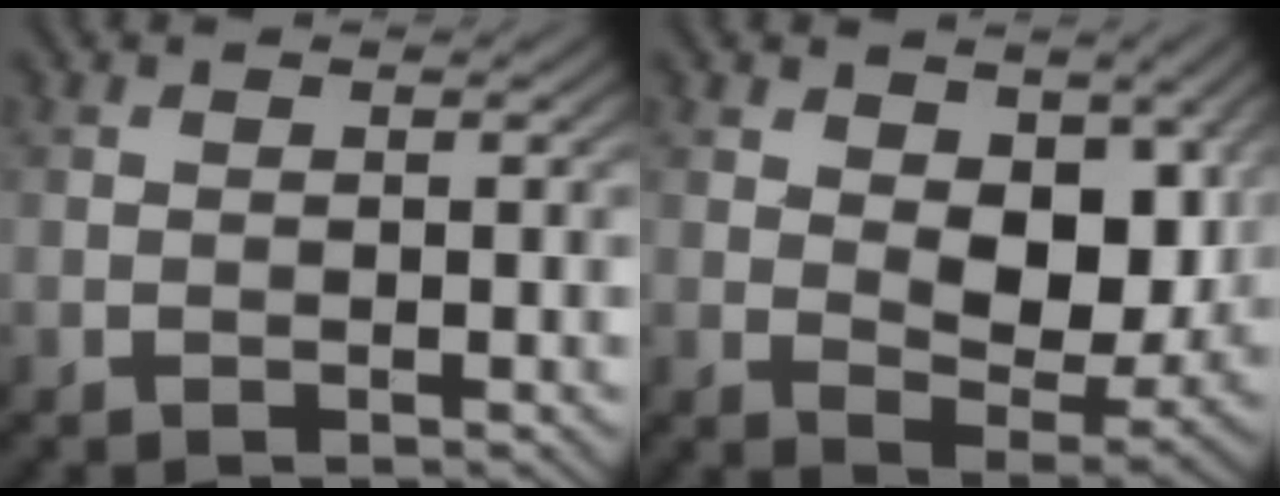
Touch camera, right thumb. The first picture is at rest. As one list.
[{"total": 10.5, "force": [2.6, 6.2, 8.1], "torque": [-0.141, -0.016, 0.042]}]